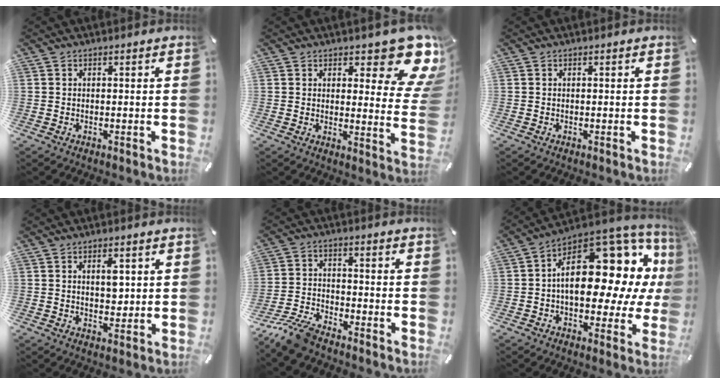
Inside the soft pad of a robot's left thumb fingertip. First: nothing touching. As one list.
[{"total": 14.2, "force": [9.5, 5.3, 9.2], "torque": [-0.101, -0.081, 0.161]}, {"total": 0.0}, {"total": 4.6, "force": [1.4, 2.6, 3.5], "torque": [-0.042, -0.006, 0.017]}, {"total": 8.9, "force": [-7.7, 2.3, 3.8], "torque": [-0.090, 0.025, -0.153]}, {"total": 22.2, "force": [5.3, 13.0, 17.2], "torque": [-0.214, -0.057, 0.097]}]